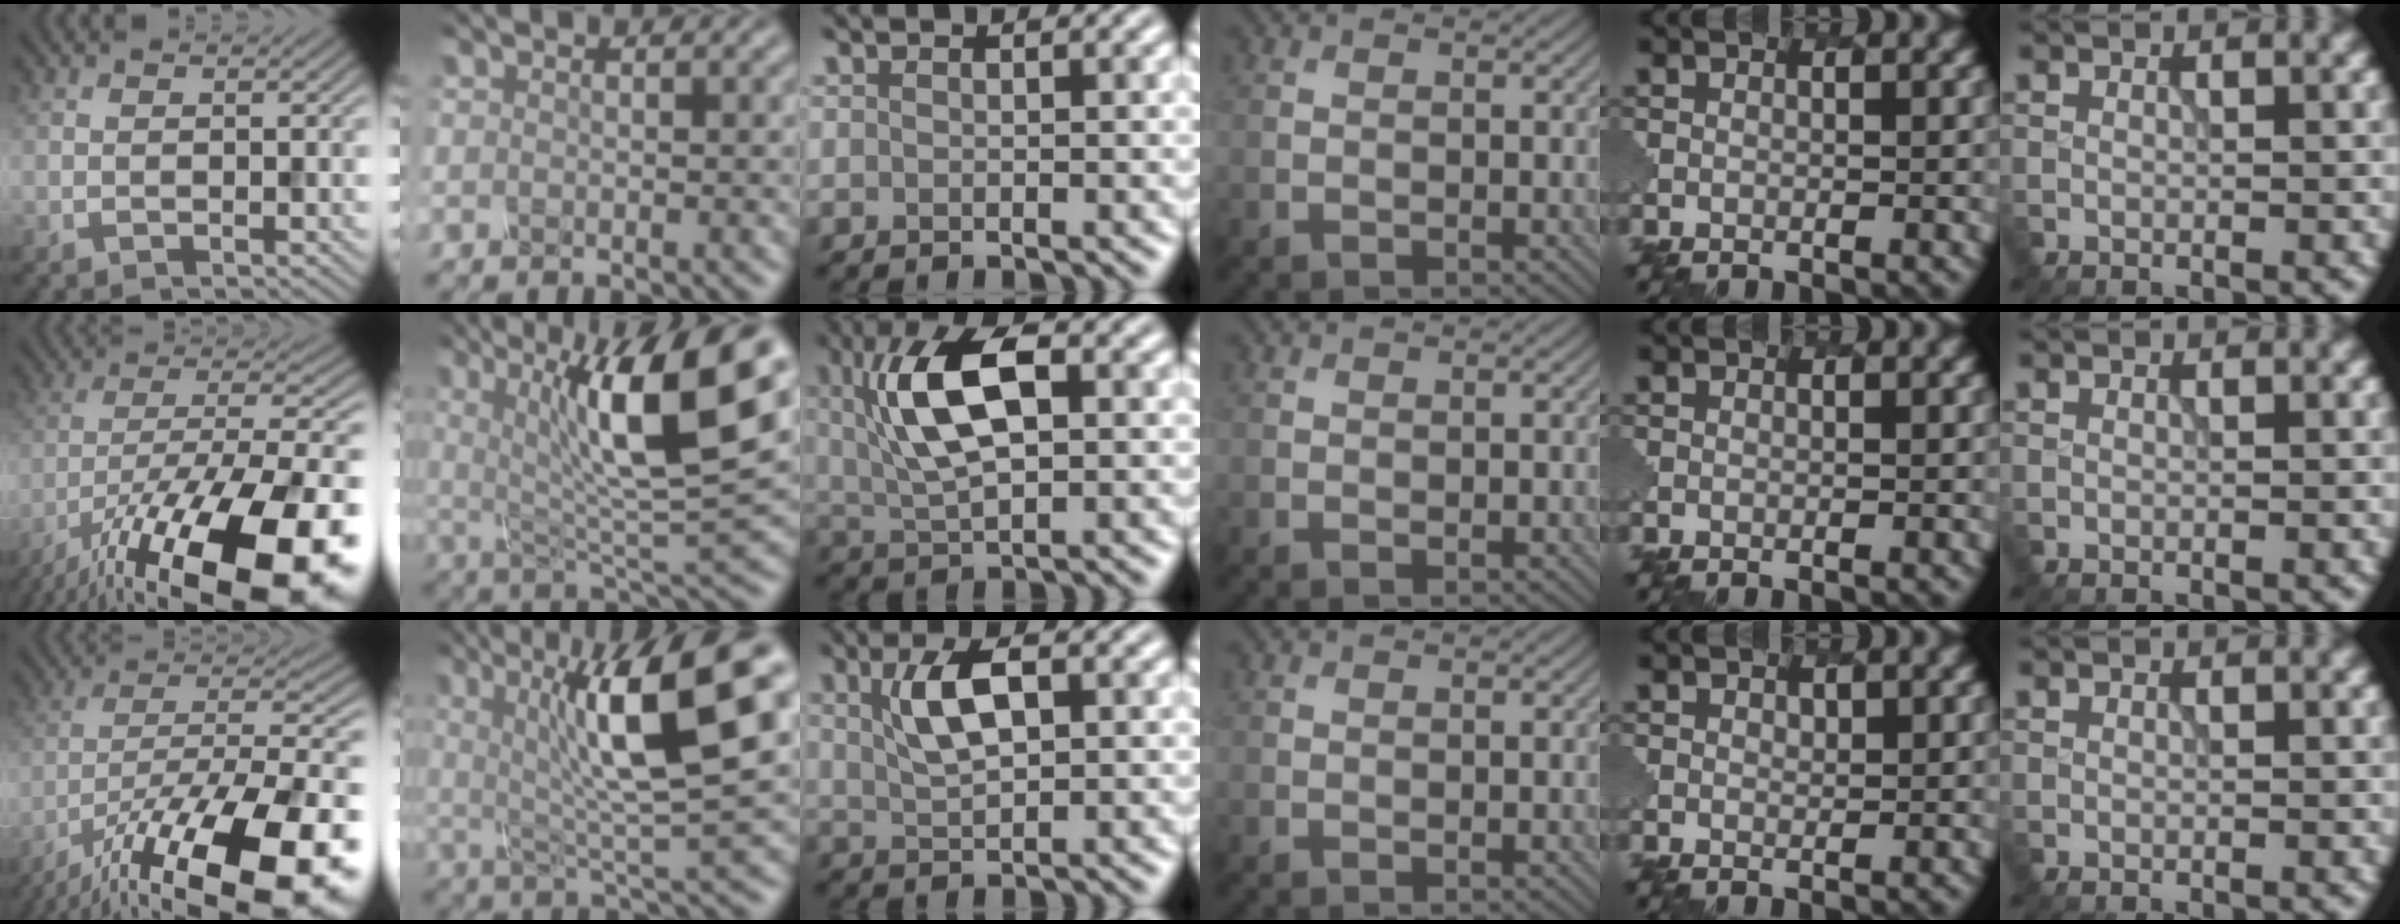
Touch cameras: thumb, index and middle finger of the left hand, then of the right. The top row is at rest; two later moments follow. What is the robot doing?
{"motion": "screw", "object": "spray bottle"}